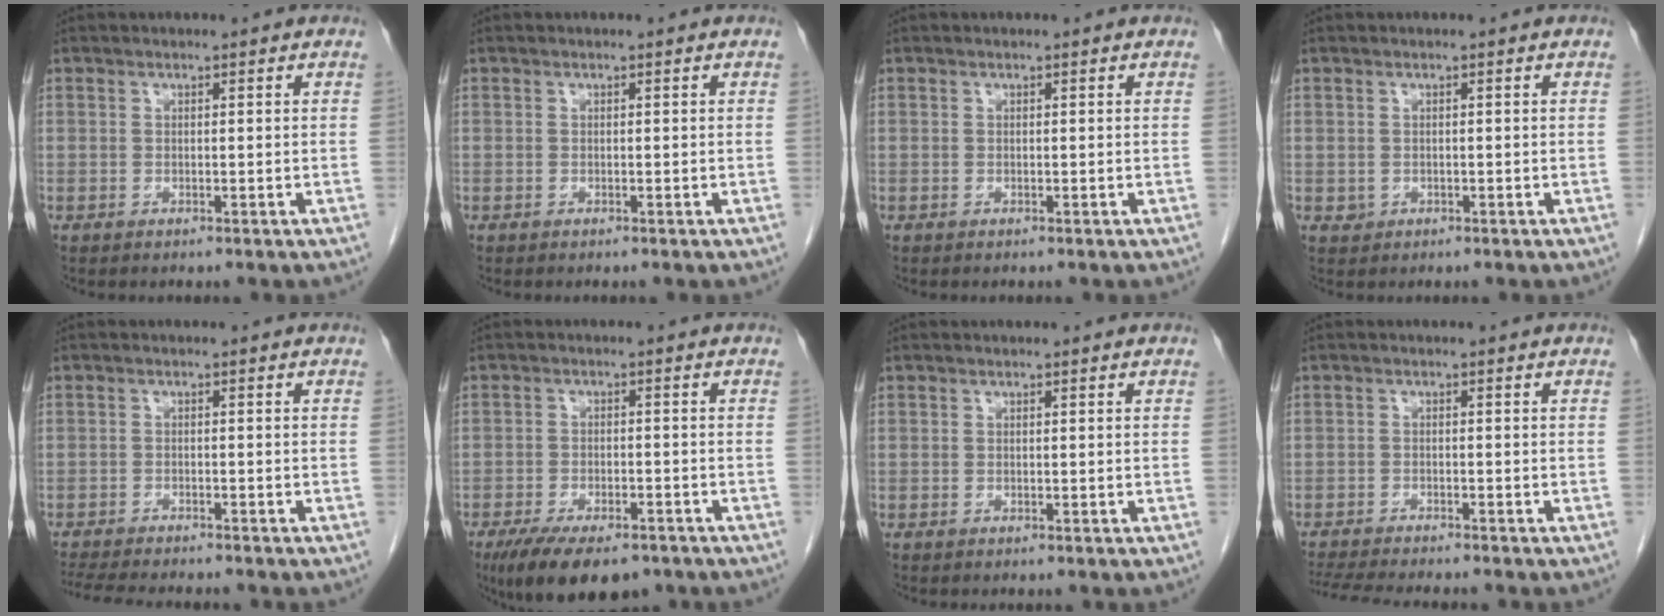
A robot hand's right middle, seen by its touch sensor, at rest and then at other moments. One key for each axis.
{"total": 0.0}
{"total": 0.0}
{"total": 1.0, "fx": -0.1, "fy": 0.9, "fz": 0.2, "tx": -0.006, "ty": 0.002, "tz": 0.002}
{"total": 9.8, "fx": -8.8, "fy": 1.3, "fz": 4.1, "tx": -0.065, "ty": -0.016, "tz": -0.131}
{"total": 11.6, "fx": -8.4, "fy": 4.5, "fz": 6.6, "tx": -0.108, "ty": -0.012, "tz": -0.128}
{"total": 0.0}
{"total": 9.6, "fx": -8.7, "fy": 0.8, "fz": 4.1, "tx": -0.064, "ty": -0.016, "tz": -0.132}